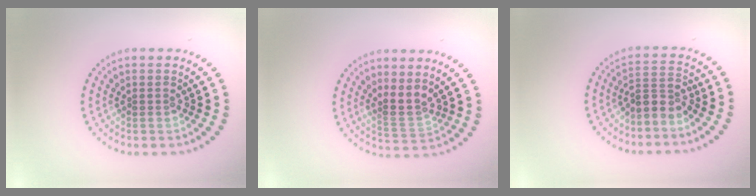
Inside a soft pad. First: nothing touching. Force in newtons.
{"total": 2.3, "press": 1.8, "slide": 1.4}
{"total": 2.6, "press": 2.0, "slide": 1.6}